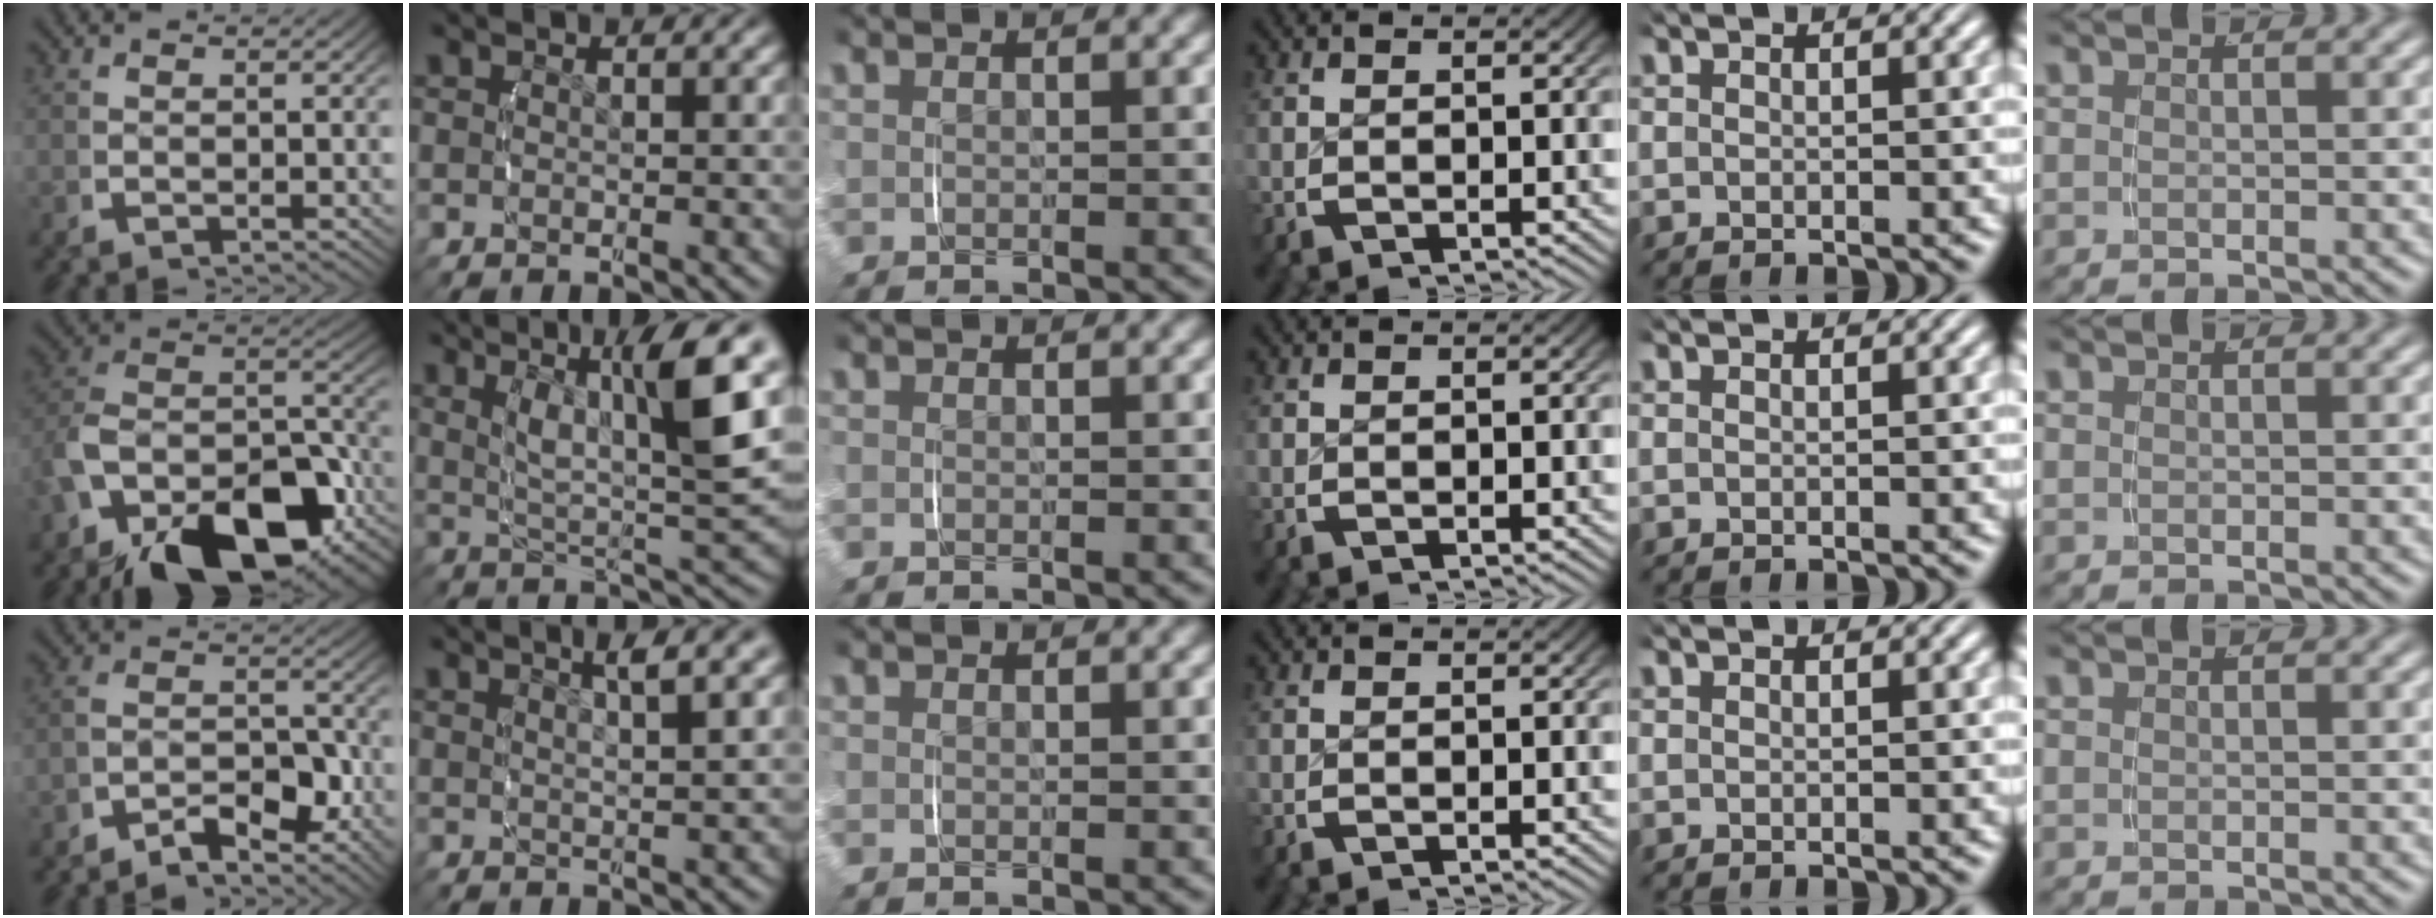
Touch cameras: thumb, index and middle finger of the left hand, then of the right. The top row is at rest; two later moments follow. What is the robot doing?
{"motion": "lift_and_place", "object": "ethernet cable"}